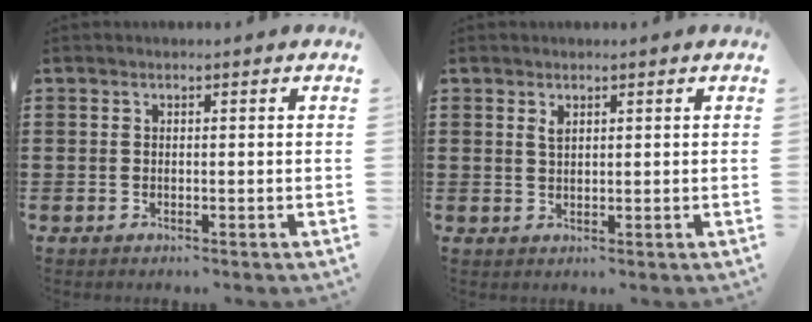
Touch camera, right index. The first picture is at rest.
{"total": 1.3, "force": [0.7, 0.6, 0.9], "torque": [-0.020, 0.004, 0.013]}